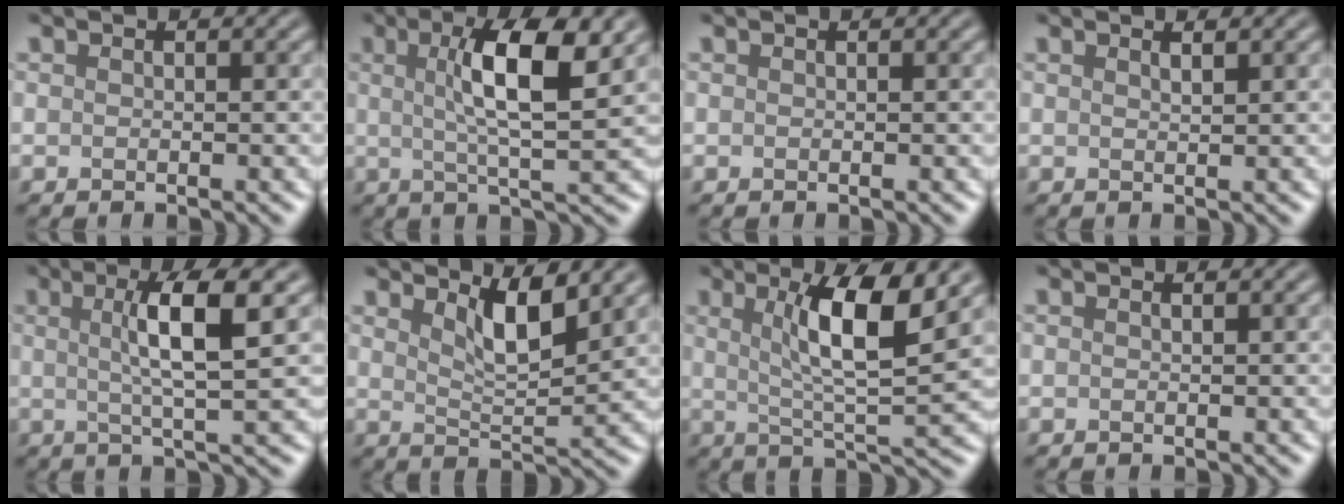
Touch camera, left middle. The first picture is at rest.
{"total": 7.2, "force": [1.6, 1.6, 6.8], "torque": [-0.111, 0.007, 0.025]}
{"total": 0.0}
{"total": 0.7, "force": [0.5, 0.2, 0.5], "torque": [-0.003, 0.002, 0.006]}
{"total": 5.7, "force": [1.0, 1.0, 5.6], "torque": [-0.090, 0.007, 0.015]}
{"total": 4.0, "force": [2.2, 1.1, 3.1], "torque": [-0.059, -0.008, 0.036]}
{"total": 7.1, "force": [2.2, 1.4, 6.6], "torque": [-0.109, -0.001, 0.037]}
{"total": 0.0}